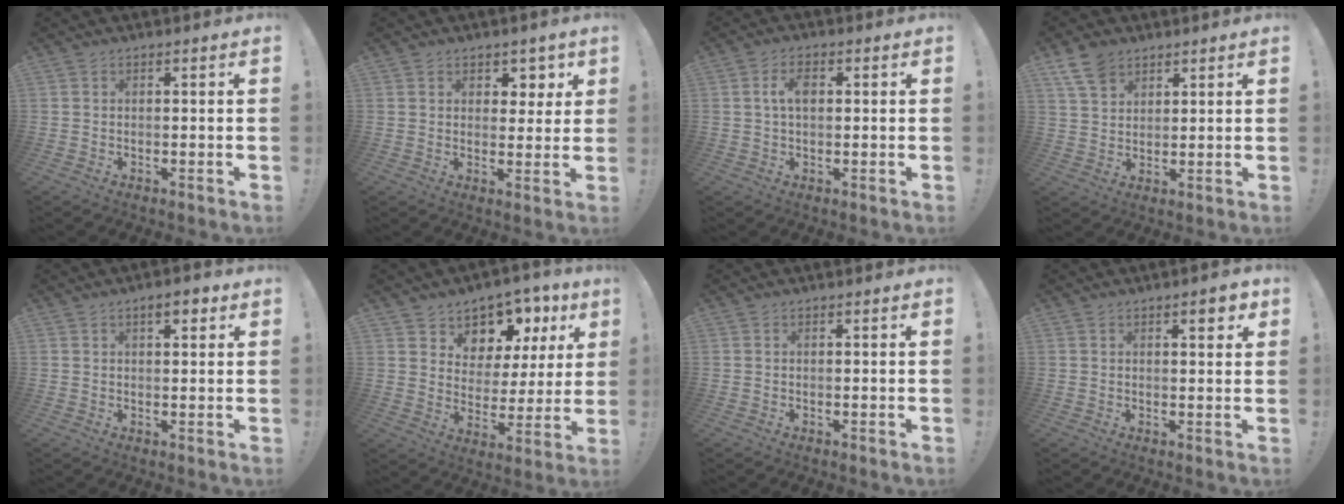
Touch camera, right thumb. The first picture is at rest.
{"total": 4.9, "force": [2.7, 3.8, 1.4], "torque": [-0.001, -0.022, 0.047]}
{"total": 4.7, "force": [0.8, 2.8, 3.7], "torque": [-0.071, 0.011, 0.012]}
{"total": 8.2, "force": [5.4, 5.1, 3.5], "torque": [-0.067, -0.018, 0.107]}
{"total": 4.7, "force": [2.6, 1.8, 3.5], "torque": [-0.035, -0.009, 0.037]}
{"total": 9.4, "force": [6.9, 6.0, 2.6], "torque": [-0.030, -0.069, 0.128]}
{"total": 0.0}
{"total": 4.1, "force": [2.2, 0.9, 3.2], "torque": [-0.029, -0.015, 0.029]}